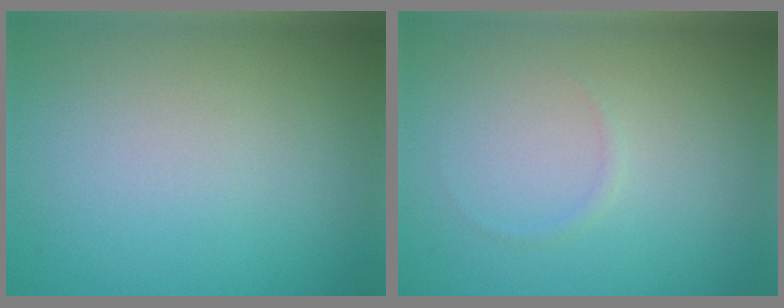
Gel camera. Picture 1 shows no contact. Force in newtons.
{"total": 1.2, "press": 1.2, "slide": 0.2}